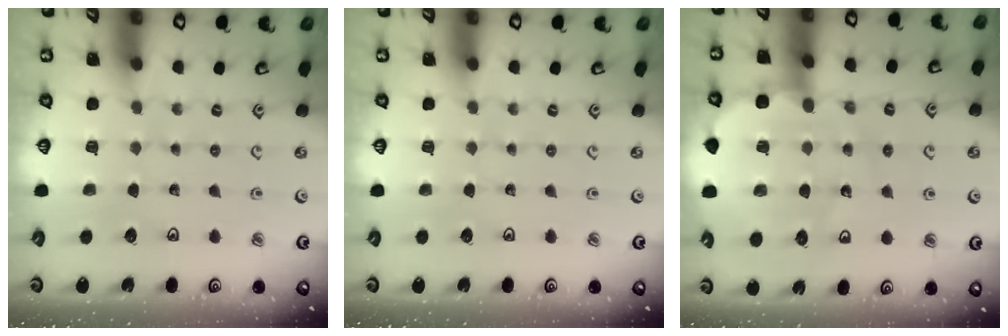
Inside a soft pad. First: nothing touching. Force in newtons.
{"total": 0.0}
{"total": 11.2, "press": 10.9, "slide": 2.7}